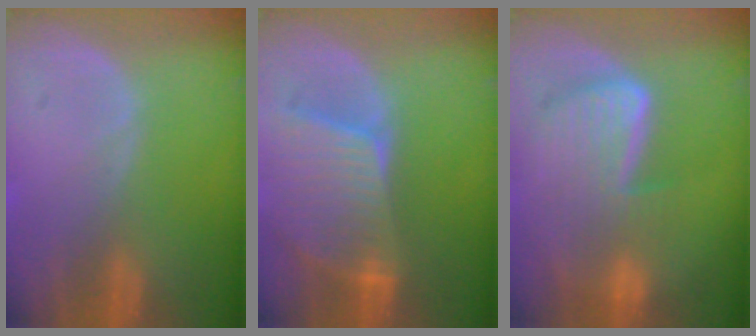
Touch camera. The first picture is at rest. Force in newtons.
{"total": 9.4, "press": 8.2, "slide": 4.5}
{"total": 9.1, "press": 7.9, "slide": 4.3}